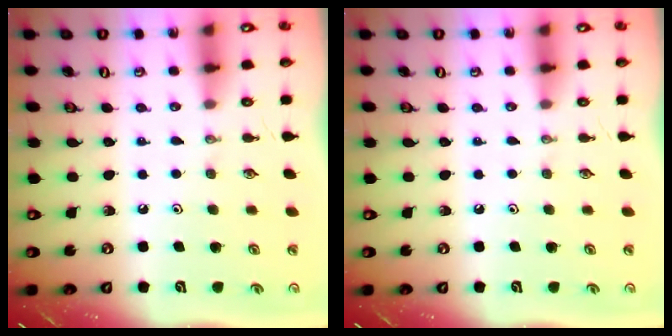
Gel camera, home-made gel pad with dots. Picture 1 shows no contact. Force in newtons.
{"total": 0.0}